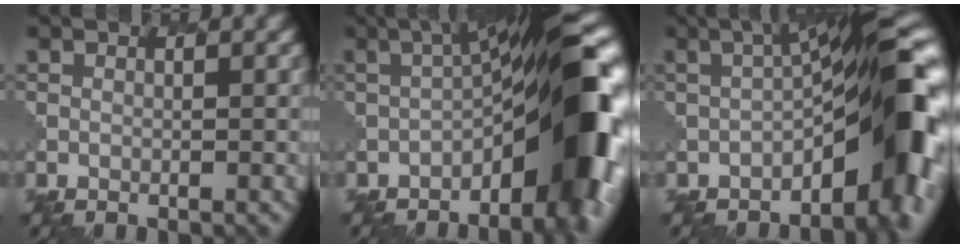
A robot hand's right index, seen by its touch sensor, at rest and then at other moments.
{"total": 11.9, "force": [-3.2, 3.7, 10.9], "torque": [-0.134, 0.019, -0.055]}
{"total": 10.8, "force": [-3.4, 3.9, 9.5], "torque": [-0.113, 0.013, -0.056]}